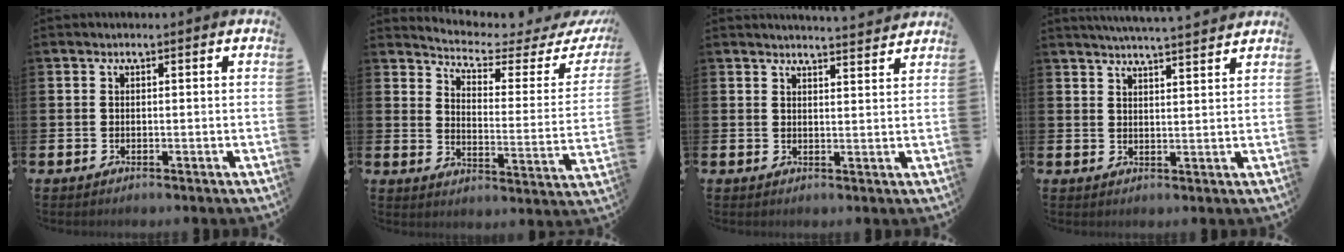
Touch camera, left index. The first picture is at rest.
{"total": 4.5, "force": [4.0, 0.8, 1.8], "torque": [-0.052, -0.037, 0.057]}
{"total": 3.4, "force": [3.4, -0.3, 0.0], "torque": [0.002, -0.025, 0.059]}
{"total": 4.5, "force": [4.4, -0.7, 0.6], "torque": [-0.022, -0.024, 0.078]}